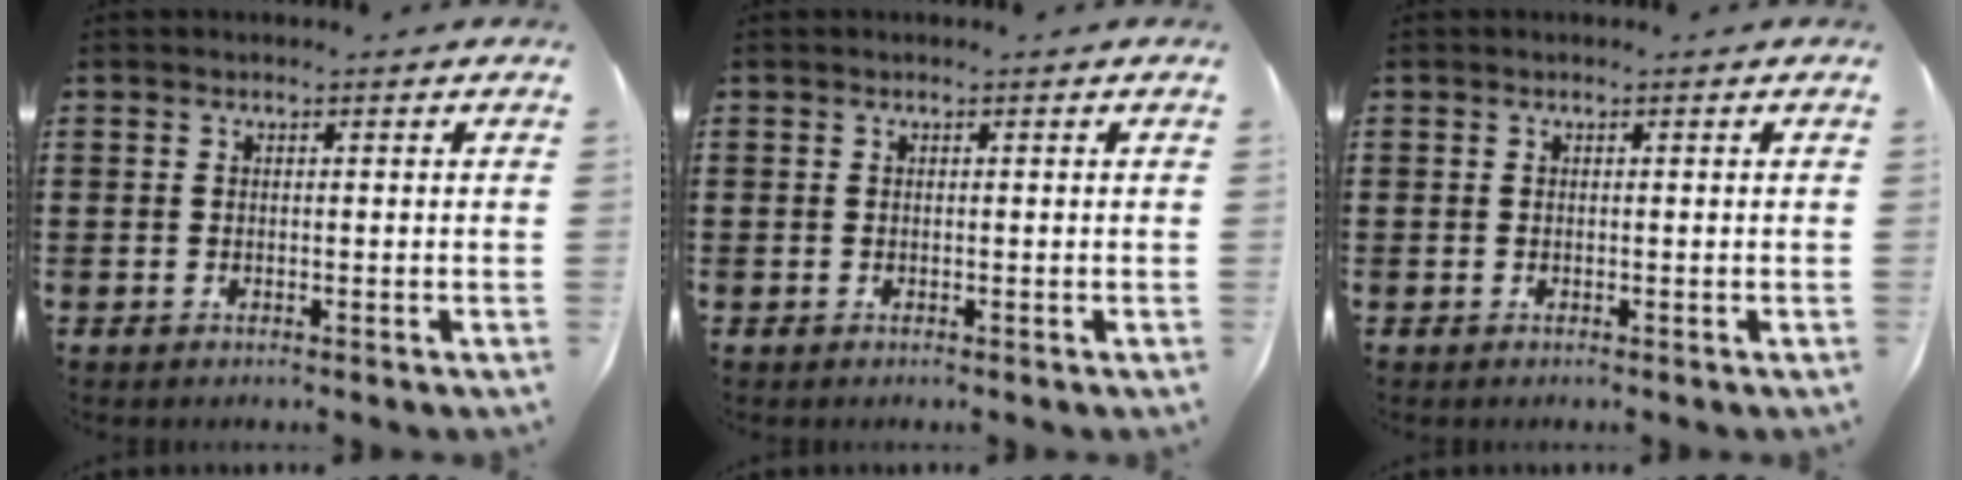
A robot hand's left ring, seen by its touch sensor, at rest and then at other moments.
{"total": 0.0}
{"total": 0.0}